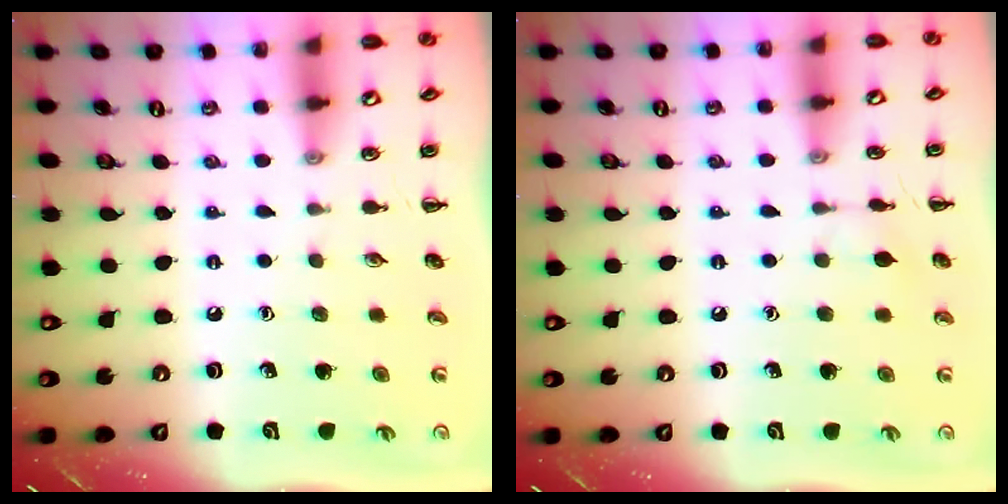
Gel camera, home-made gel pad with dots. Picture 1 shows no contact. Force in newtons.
{"total": 5.3, "press": 5.2, "slide": 1.3}